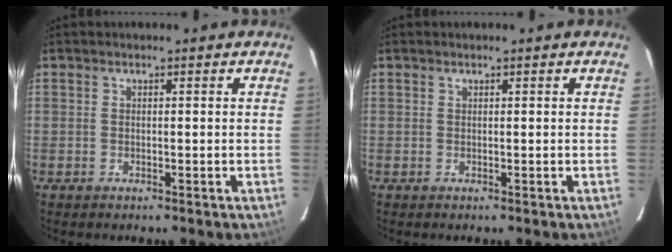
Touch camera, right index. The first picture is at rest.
{"total": 0.0}